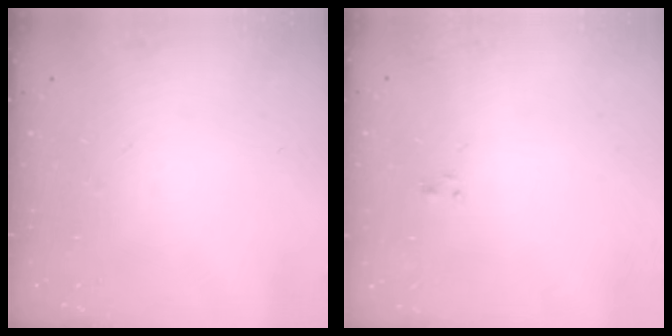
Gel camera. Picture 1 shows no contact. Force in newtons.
{"total": 0.6, "press": 0.3, "slide": 0.5}